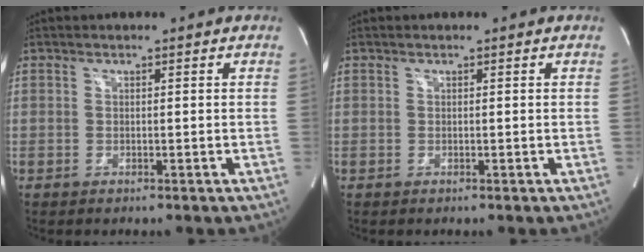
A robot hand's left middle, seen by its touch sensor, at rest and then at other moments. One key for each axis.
{"total": 0.0}